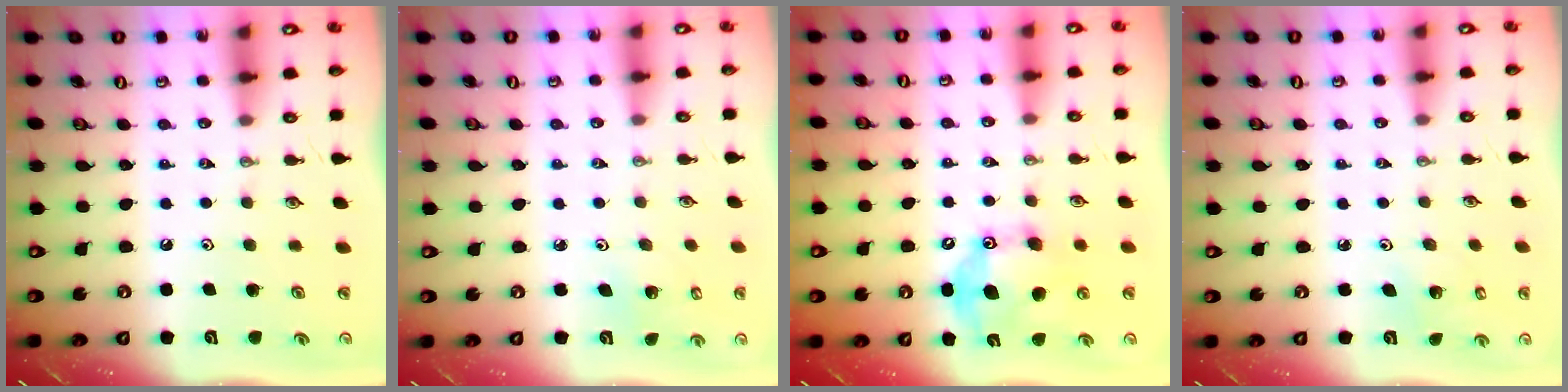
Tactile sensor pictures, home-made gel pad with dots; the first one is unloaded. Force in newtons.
{"total": 2.6, "press": 2.6, "slide": 0.2}
{"total": 14.6, "press": 14.6, "slide": 0.2}
{"total": 2.0, "press": 2.0, "slide": 0.1}